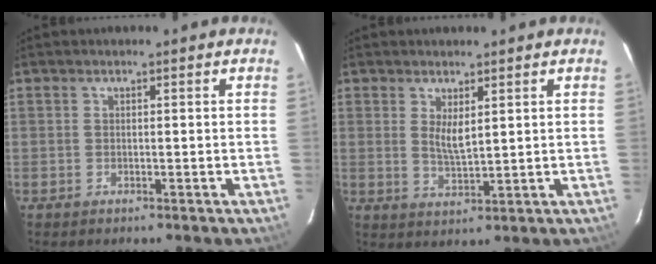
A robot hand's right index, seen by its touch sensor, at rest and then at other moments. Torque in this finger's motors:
{"motor_torque": [-0.06, 0.02, 0.12, 0.06]}